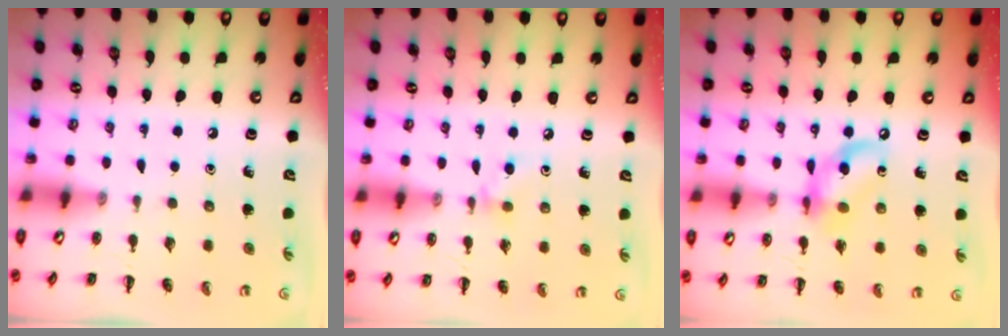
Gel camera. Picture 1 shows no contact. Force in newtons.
{"total": 4.8, "press": 4.4, "slide": 1.9}
{"total": 11.8, "press": 11.6, "slide": 2.4}